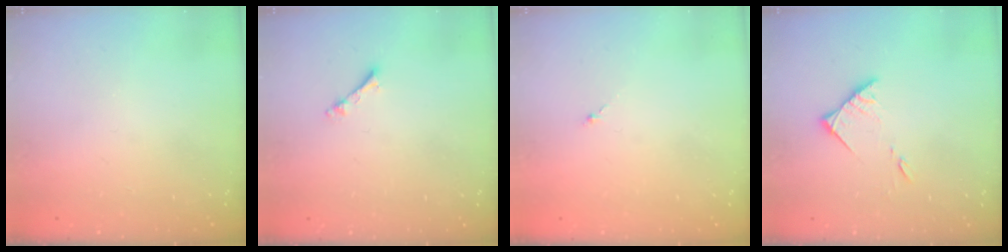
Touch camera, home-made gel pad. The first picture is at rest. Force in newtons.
{"total": 1.7, "press": 1.7, "slide": 0.3}
{"total": 1.0, "press": 0.8, "slide": 0.5}
{"total": 5.0, "press": 5.0, "slide": 0.8}